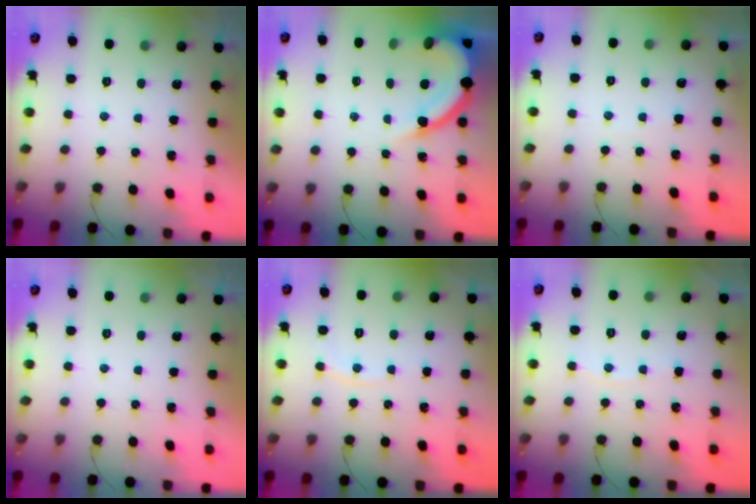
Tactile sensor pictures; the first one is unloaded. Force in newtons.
{"total": 11.6, "press": 11.6, "slide": 1.0}
{"total": 2.7, "press": 2.7, "slide": 0.3}
{"total": 0.0}
{"total": 5.4, "press": 5.4, "slide": 0.6}
{"total": 3.9, "press": 3.8, "slide": 0.6}